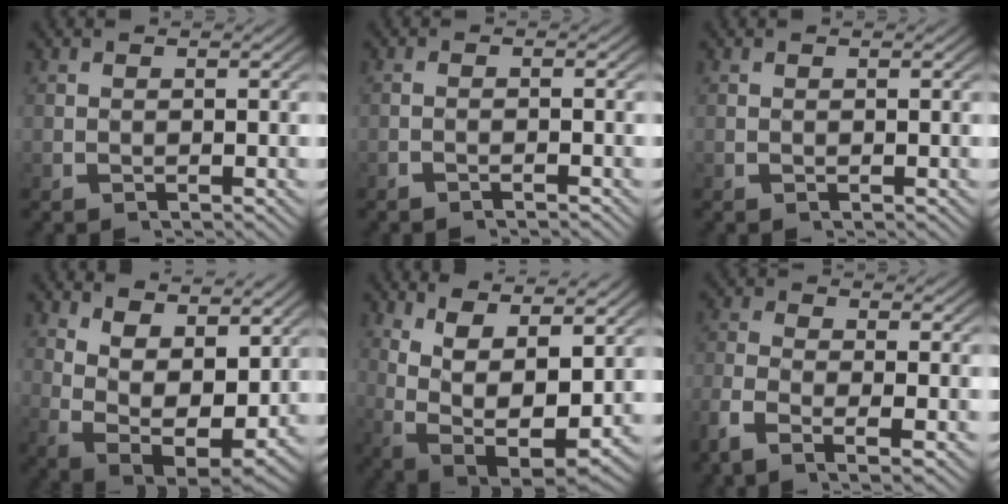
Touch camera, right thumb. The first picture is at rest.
{"total": 1.1, "force": [-1.0, 0.0, 0.5], "torque": [-0.009, 0.006, -0.024]}
{"total": 0.0}
{"total": 10.0, "force": [-0.1, 6.8, 7.4], "torque": [-0.158, -0.056, 0.019]}
{"total": 12.0, "force": [-0.6, 8.0, 8.9], "torque": [-0.200, -0.064, 0.016]}
{"total": 4.4, "force": [-1.4, 1.8, 3.8], "torque": [-0.092, -0.009, -0.023]}